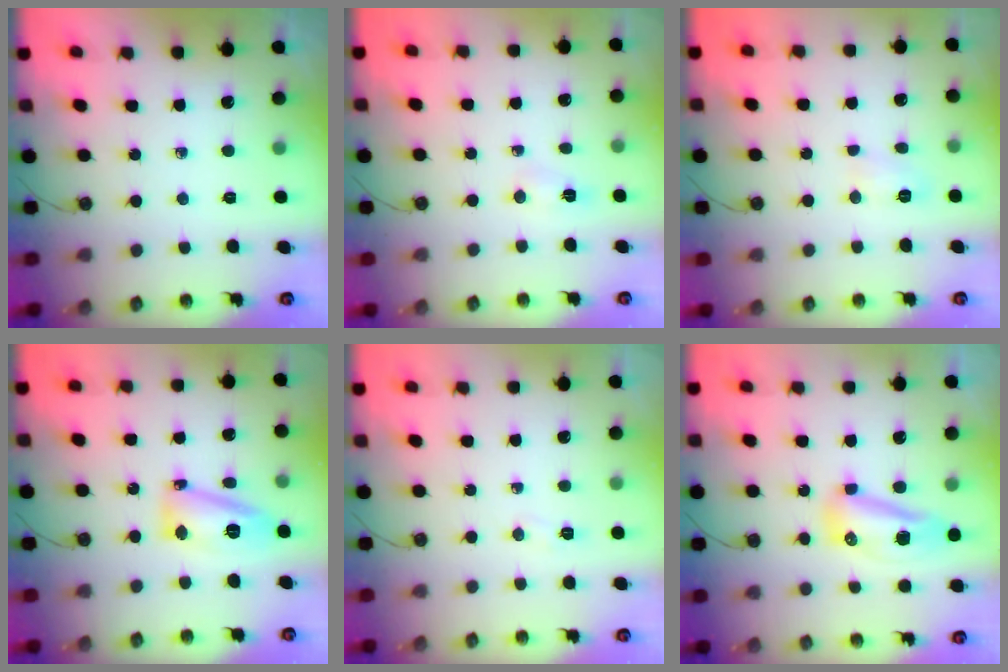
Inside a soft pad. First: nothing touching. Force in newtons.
{"total": 2.9, "press": 2.9, "slide": 0.4}
{"total": 5.6, "press": 5.6, "slide": 0.6}
{"total": 13.5, "press": 13.4, "slide": 1.4}
{"total": 3.4, "press": 3.4, "slide": 0.5}
{"total": 14.7, "press": 11.6, "slide": 9.2}